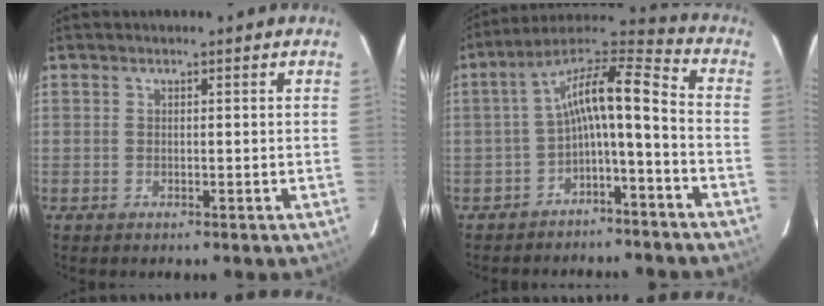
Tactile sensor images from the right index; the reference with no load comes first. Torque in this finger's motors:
{"motor_torque": [0.95, -0.80, 0.64, 0.15]}